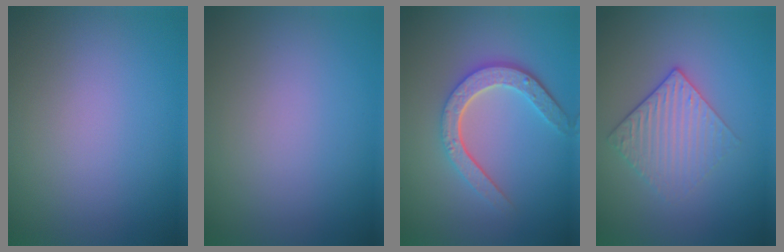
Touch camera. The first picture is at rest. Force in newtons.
{"total": 0.0}
{"total": 4.7, "press": 3.5, "slide": 3.0}
{"total": 3.0, "press": 2.6, "slide": 1.6}